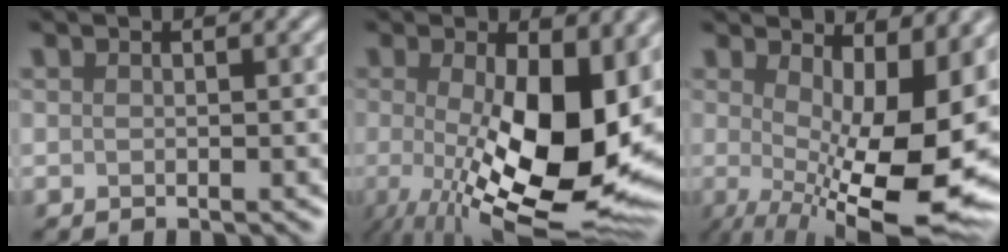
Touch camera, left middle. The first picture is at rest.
{"total": 14.1, "force": [-1.2, 5.5, 12.9], "torque": [-0.187, -0.017, -0.009]}
{"total": 15.1, "force": [0.2, 5.5, 14.1], "torque": [-0.183, -0.012, 0.036]}